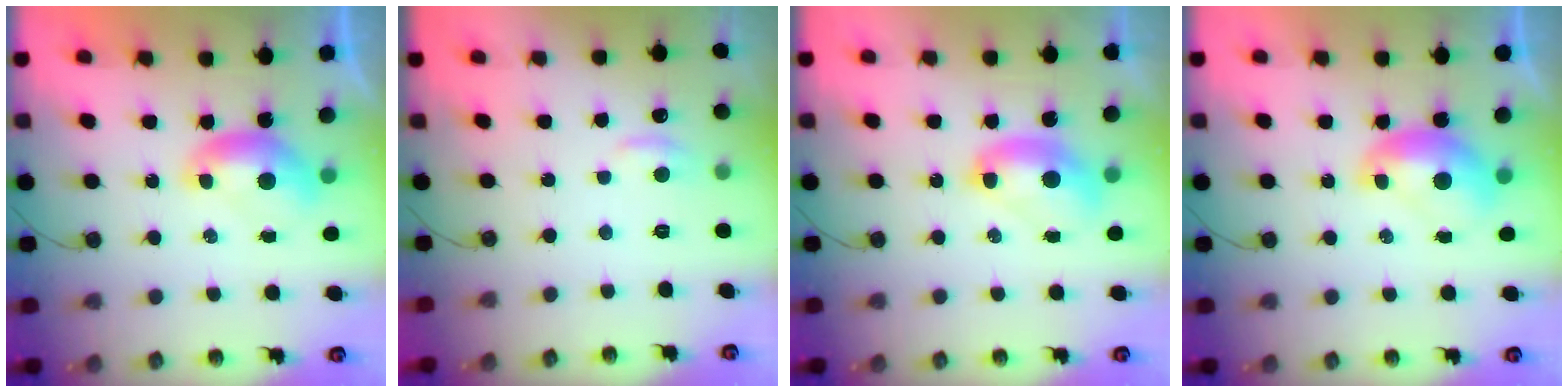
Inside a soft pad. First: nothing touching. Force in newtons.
{"total": 1.0, "press": 0.7, "slide": 0.7}
{"total": 2.7, "press": 2.7, "slide": 0.1}
{"total": 1.4, "press": 1.4, "slide": 0.3}